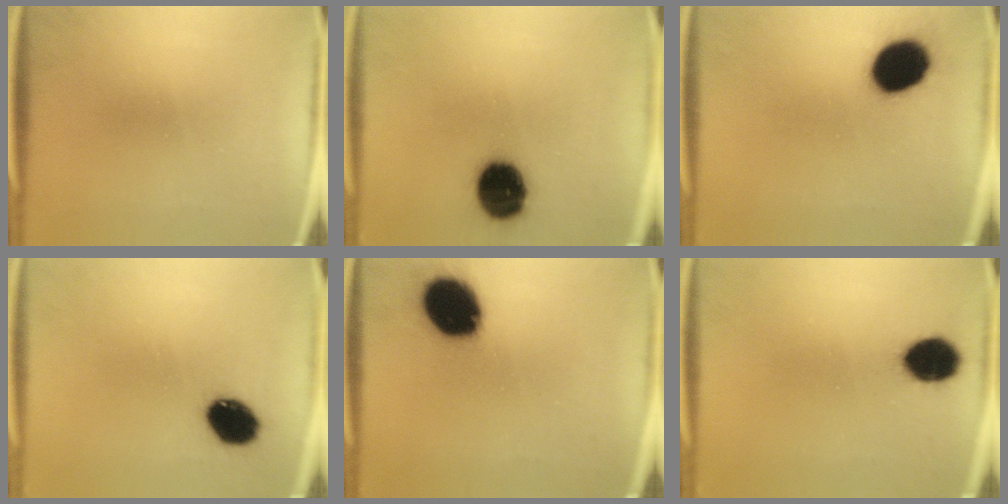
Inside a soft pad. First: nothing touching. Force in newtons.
{"total": 14.8}
{"total": 13.6}
{"total": 9.0}
{"total": 16.6}
{"total": 8.8}